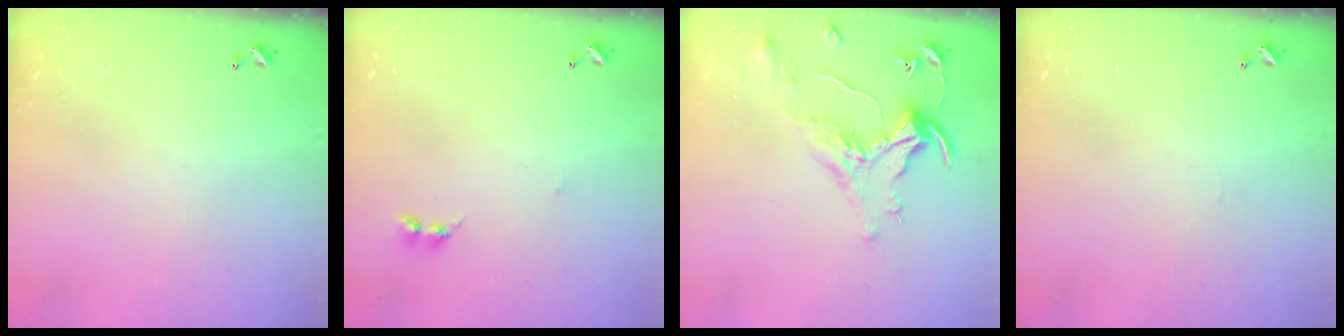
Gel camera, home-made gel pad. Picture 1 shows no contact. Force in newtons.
{"total": 2.8, "press": 2.7, "slide": 0.4}
{"total": 1.6, "press": 1.4, "slide": 0.7}
{"total": 2.3, "press": 2.3, "slide": 0.4}